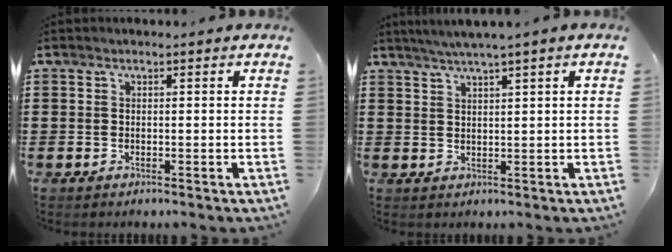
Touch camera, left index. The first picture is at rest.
{"total": 2.3, "force": [1.8, -0.6, 1.3], "torque": [-0.029, -0.001, 0.032]}